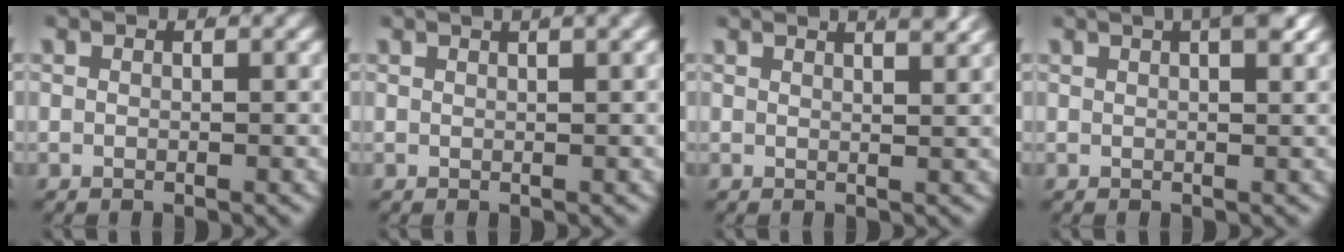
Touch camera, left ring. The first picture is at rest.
{"total": 2.5, "force": [1.6, 0.0, 1.9], "torque": [-0.010, 0.018, 0.021]}
{"total": 4.0, "force": [2.9, 0.7, 2.6], "torque": [-0.022, 0.009, 0.042]}
{"total": 4.1, "force": [2.1, 0.9, 3.4], "torque": [-0.037, 0.016, 0.028]}